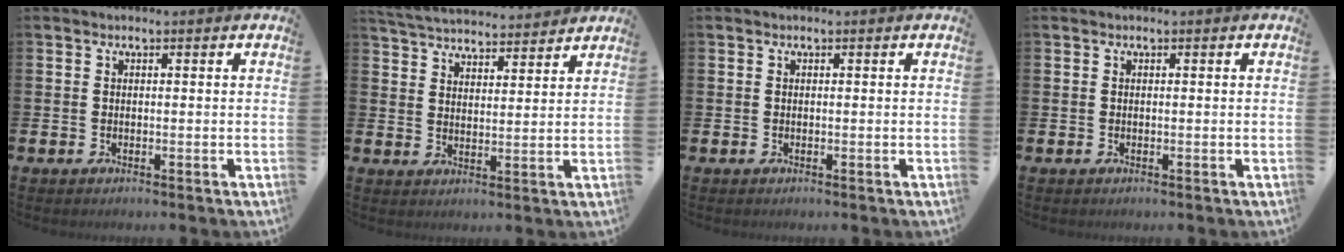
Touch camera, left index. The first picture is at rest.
{"total": 5.0, "force": [4.9, 0.6, 0.3], "torque": [-0.033, -0.028, 0.089]}
{"total": 0.0}
{"total": 0.0}